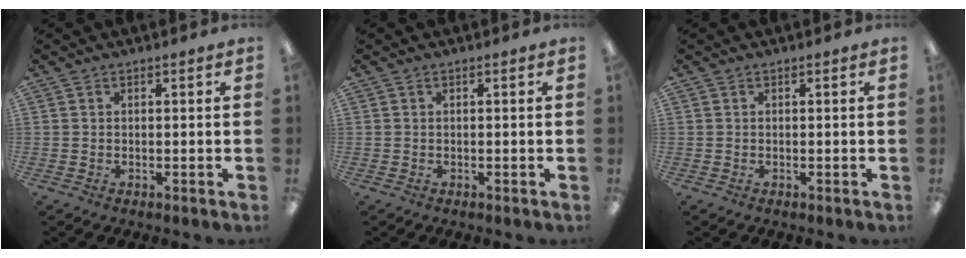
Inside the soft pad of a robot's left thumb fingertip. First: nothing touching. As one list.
[{"total": 0.0}, {"total": 0.0}]